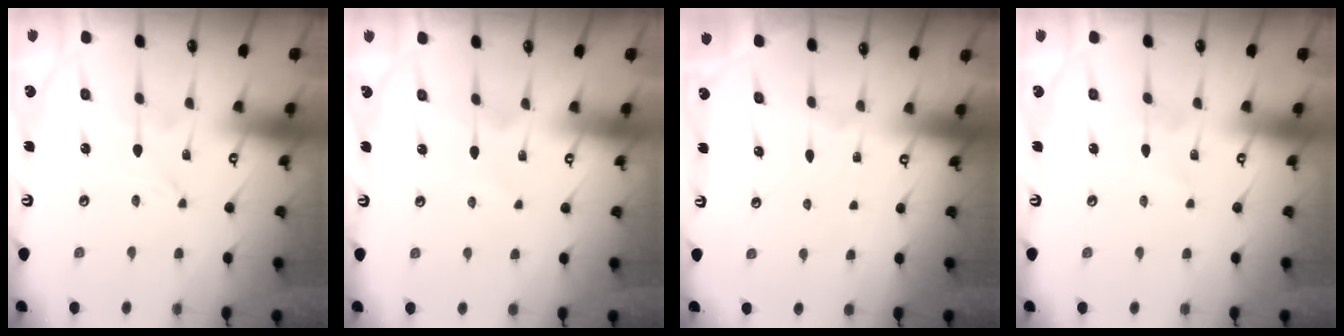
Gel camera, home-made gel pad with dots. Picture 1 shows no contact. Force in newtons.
{"total": 0.6, "press": 0.6, "slide": 0.2}
{"total": 0.0}
{"total": 1.5, "press": 1.5, "slide": 0.1}